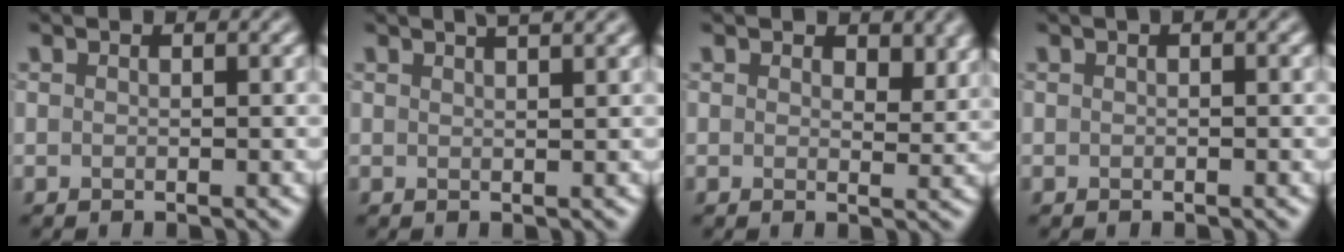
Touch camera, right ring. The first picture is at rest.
{"total": 3.0, "force": [2.0, 1.0, 1.9], "torque": [0.002, 0.013, 0.003]}
{"total": 2.1, "force": [1.3, 1.1, 1.3], "torque": [-0.020, -0.007, 0.019]}
{"total": 0.6, "force": [0.2, 0.1, 0.5], "torque": [-0.008, 0.005, 0.004]}